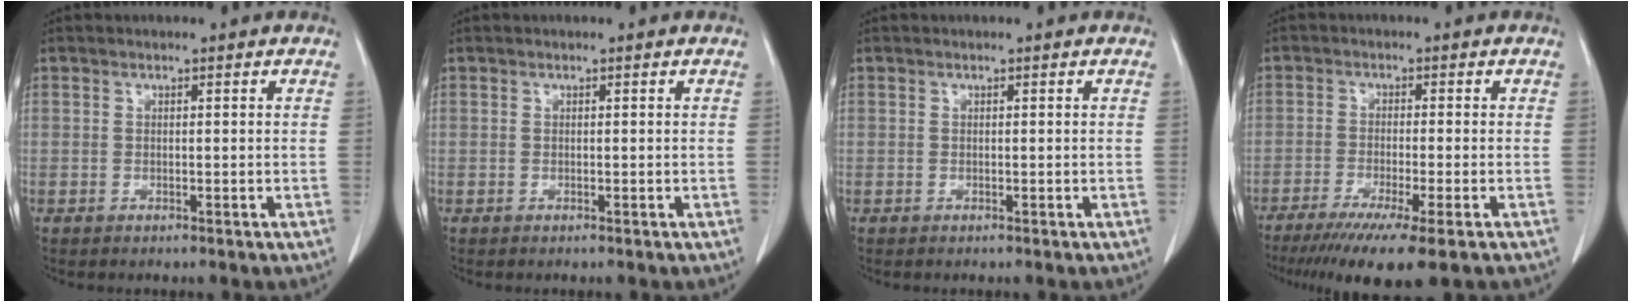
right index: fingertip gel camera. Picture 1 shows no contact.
{"total": 0.0}
{"total": 0.0}
{"total": 10.9, "force": [-7.5, 0.3, 7.9], "torque": [-0.118, -0.027, -0.116]}